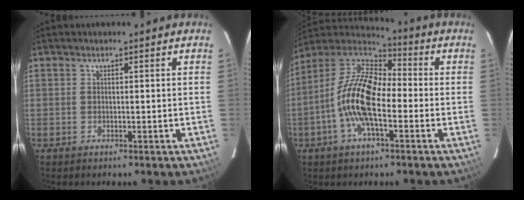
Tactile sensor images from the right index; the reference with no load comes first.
{"total": 14.4, "force": [-3.7, 6.1, 12.5], "torque": [-0.249, 0.007, -0.084]}